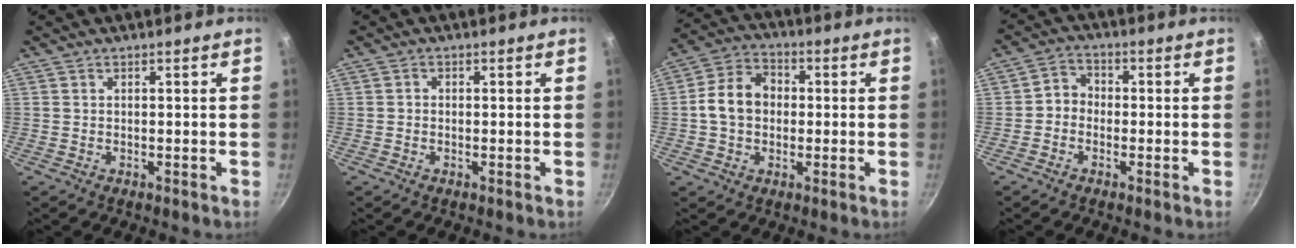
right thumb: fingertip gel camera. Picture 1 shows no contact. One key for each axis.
{"total": 0.7, "fx": -0.2, "fy": 0.6, "fz": 0.3, "tx": -0.005, "ty": 0.003, "tz": -0.005}
{"total": 9.7, "fx": 0.0, "fy": 7.6, "fz": 6.0, "tx": -0.084, "ty": 0.024, "tz": -0.015}
{"total": 3.8, "fx": -0.9, "fy": 3.3, "fz": 1.7, "tx": -0.012, "ty": 0.018, "tz": -0.031}